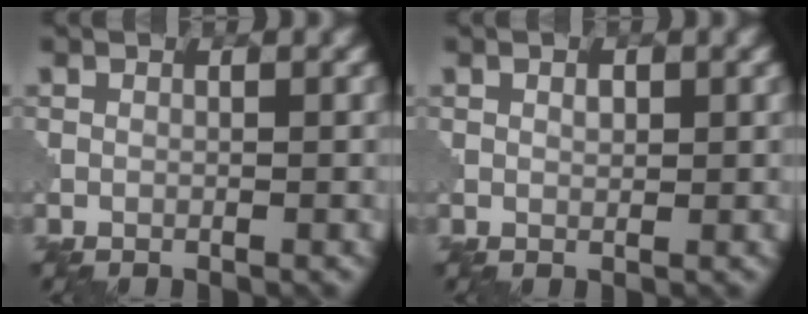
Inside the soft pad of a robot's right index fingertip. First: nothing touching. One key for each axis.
{"total": 0.8, "fx": 0.3, "fy": 0.5, "fz": 0.6, "tx": -0.012, "ty": 0.002, "tz": 0.005}